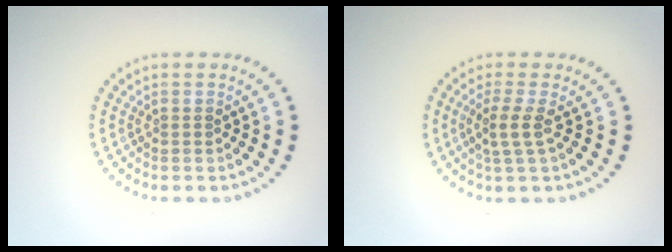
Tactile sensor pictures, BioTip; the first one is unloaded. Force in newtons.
{"total": 2.1, "press": 1.7, "slide": 1.3}